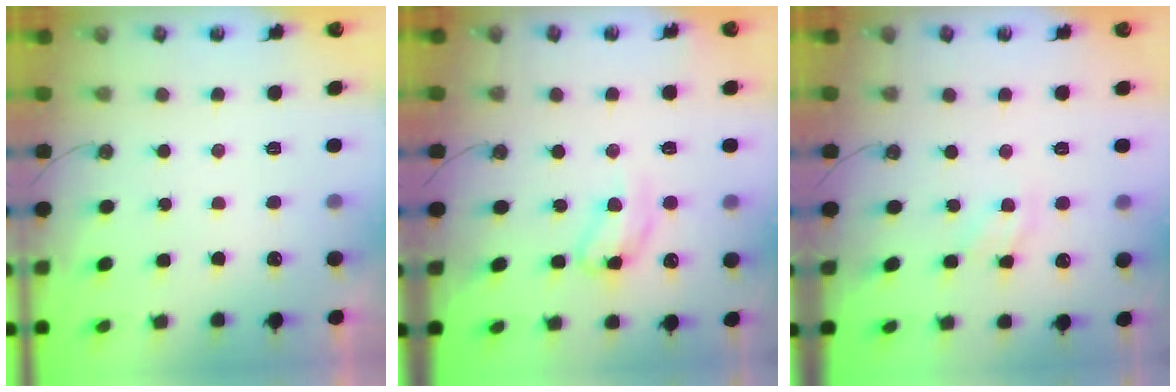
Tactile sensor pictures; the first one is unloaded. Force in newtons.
{"total": 12.3, "press": 12.3, "slide": 0.8}
{"total": 4.2, "press": 4.2, "slide": 0.2}